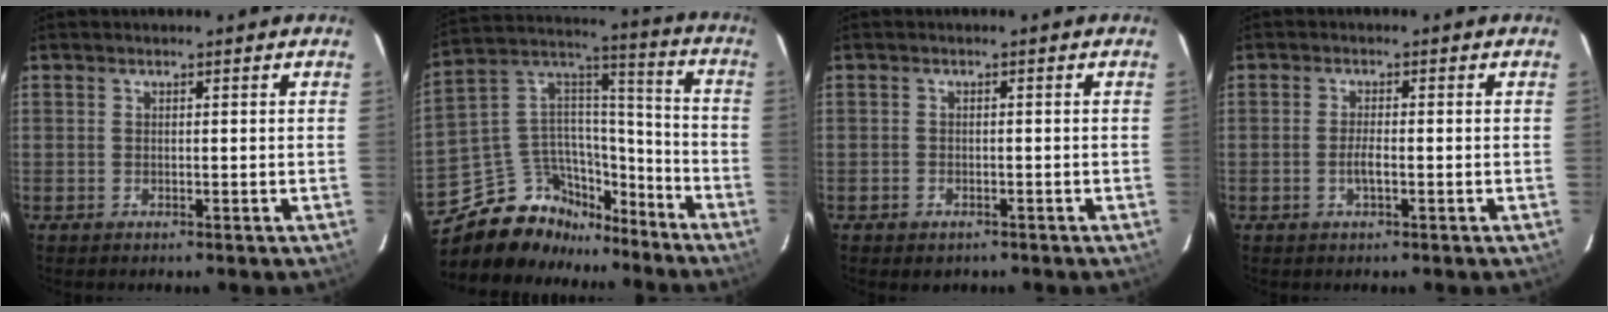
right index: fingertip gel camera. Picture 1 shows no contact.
{"total": 19.3, "force": [-14.8, 10.5, 6.5], "torque": [-0.150, 0.072, -0.234]}
{"total": 2.2, "force": [-1.3, 1.7, 0.6], "torque": [-0.016, -0.002, -0.017]}
{"total": 2.2, "force": [-0.7, 0.4, 2.0], "torque": [-0.042, 0.001, -0.014]}